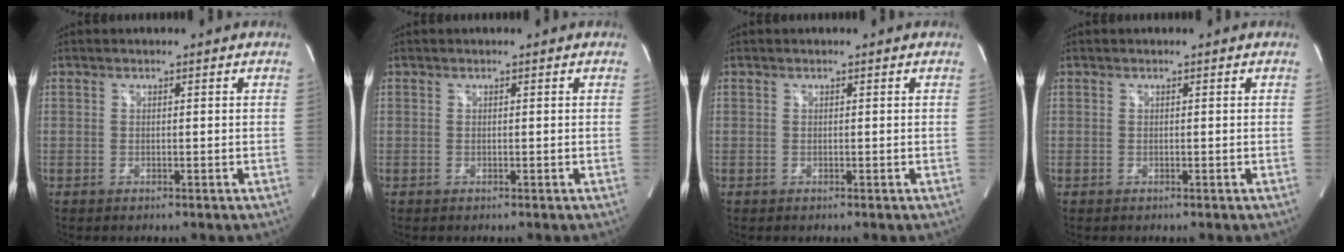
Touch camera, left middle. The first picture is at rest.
{"total": 0.0}
{"total": 0.0}
{"total": 0.0}